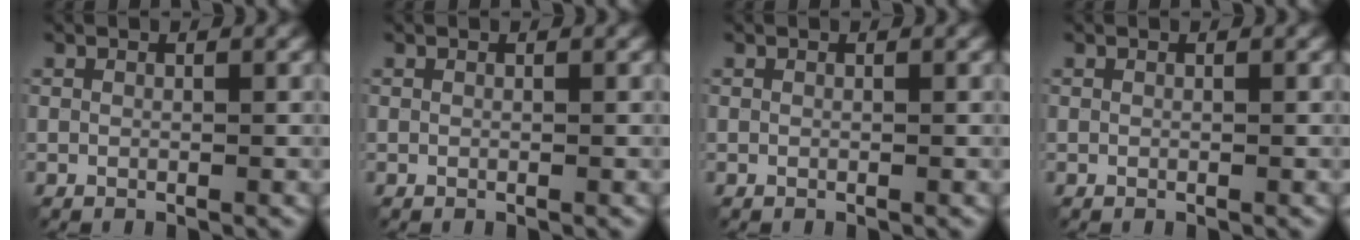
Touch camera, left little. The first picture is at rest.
{"total": 0.0}
{"total": 0.0}
{"total": 0.0}